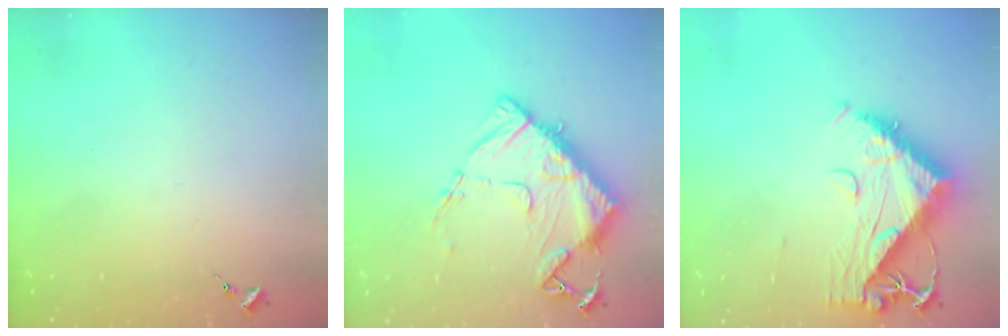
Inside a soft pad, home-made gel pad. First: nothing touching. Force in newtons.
{"total": 13.3, "press": 13.2, "slide": 1.3}
{"total": 12.0, "press": 11.9, "slide": 1.4}